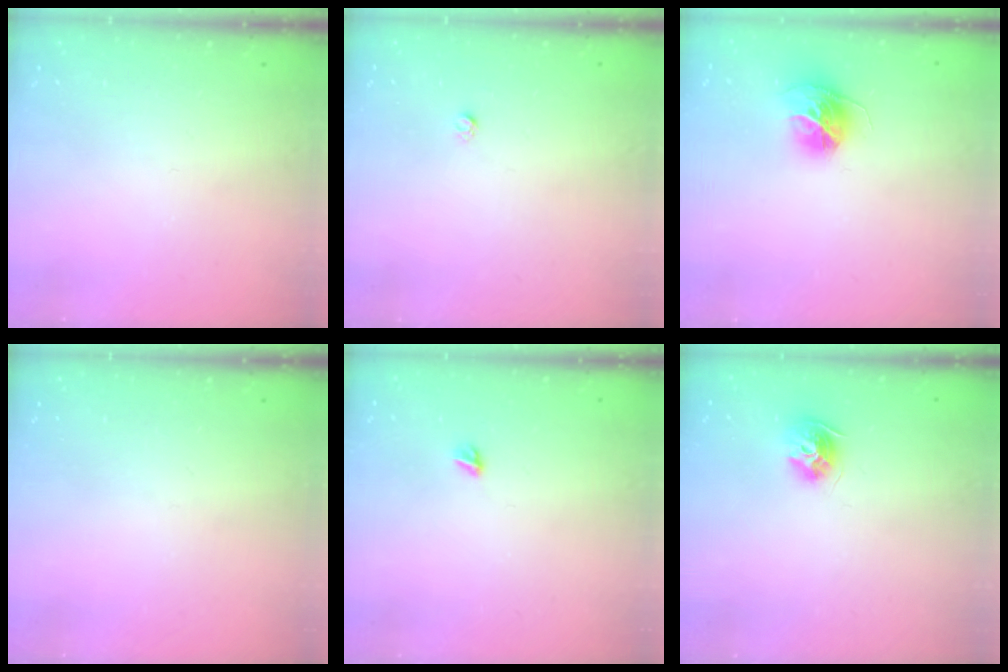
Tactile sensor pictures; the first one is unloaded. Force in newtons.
{"total": 1.6, "press": 1.5, "slide": 0.1}
{"total": 12.0, "press": 12.0, "slide": 1.2}
{"total": 0.0}
{"total": 4.2, "press": 4.2, "slide": 0.5}
{"total": 9.5, "press": 9.5, "slide": 0.4}